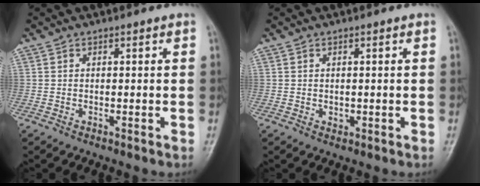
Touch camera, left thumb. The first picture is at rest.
{"total": 1.1, "force": [0.1, 0.8, 0.7], "torque": [-0.009, -0.001, 0.004]}